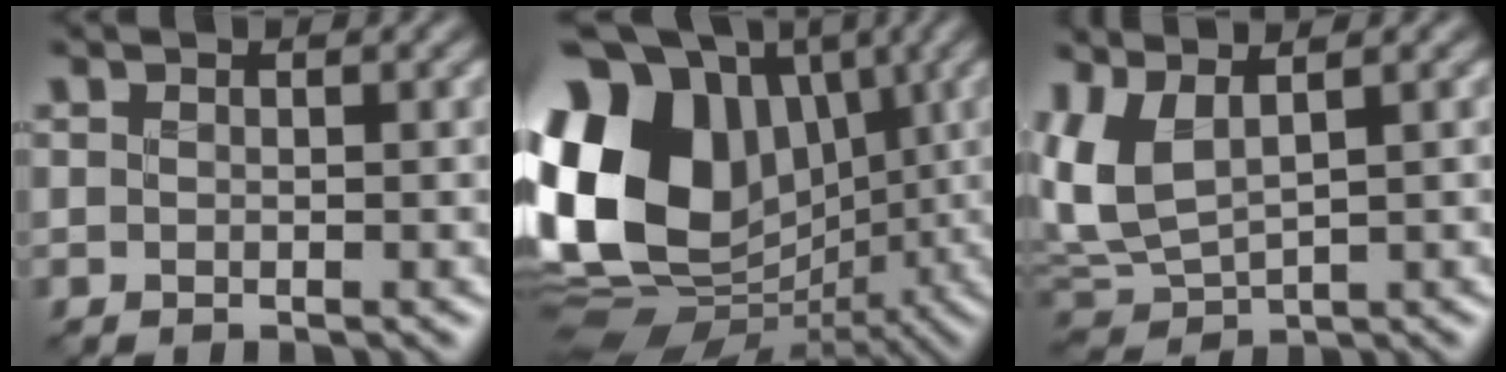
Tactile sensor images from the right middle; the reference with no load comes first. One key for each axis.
{"total": 17.6, "fx": 0.6, "fy": 13.4, "fz": 11.4, "tx": -0.230, "ty": 0.012, "tz": 0.013}
{"total": 4.5, "fx": 1.1, "fy": 2.0, "fz": 3.9, "tx": -0.095, "ty": 0.002, "tz": 0.018}